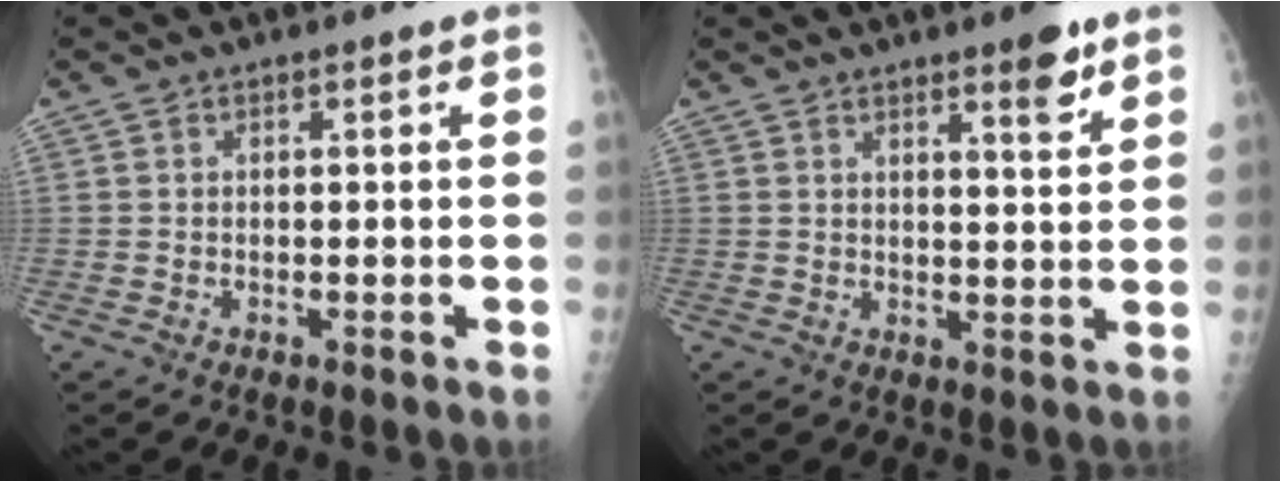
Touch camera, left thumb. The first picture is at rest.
{"total": 5.4, "force": [3.6, 1.0, 3.9], "torque": [-0.046, -0.024, 0.048]}